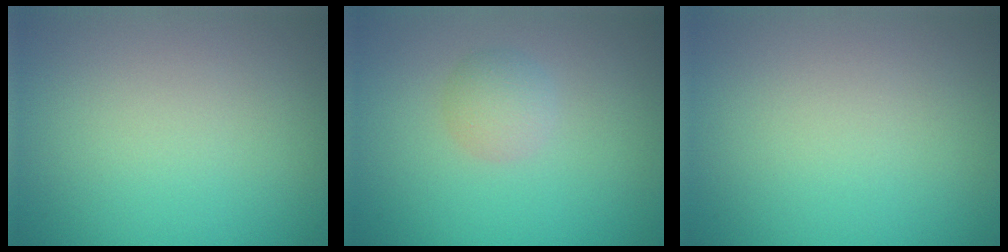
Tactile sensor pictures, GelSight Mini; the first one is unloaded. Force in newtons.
{"total": 1.8, "press": 1.8, "slide": 0.1}
{"total": 0.0}